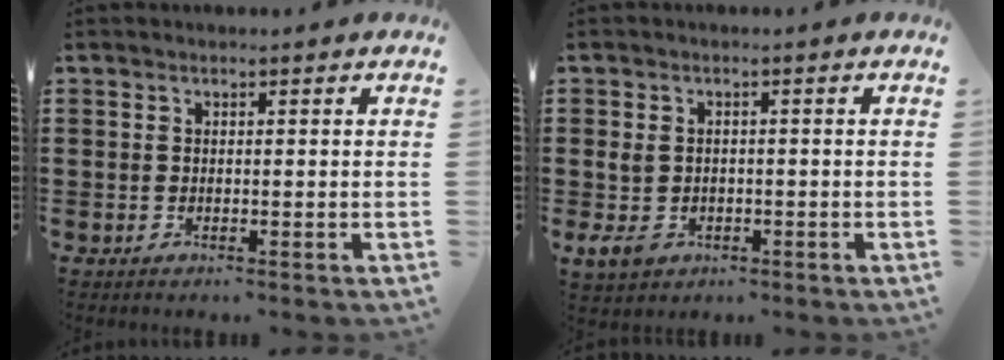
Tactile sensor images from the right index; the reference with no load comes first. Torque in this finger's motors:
{"motor_torque": [0.99, 0.97, 0.11, 0.03]}